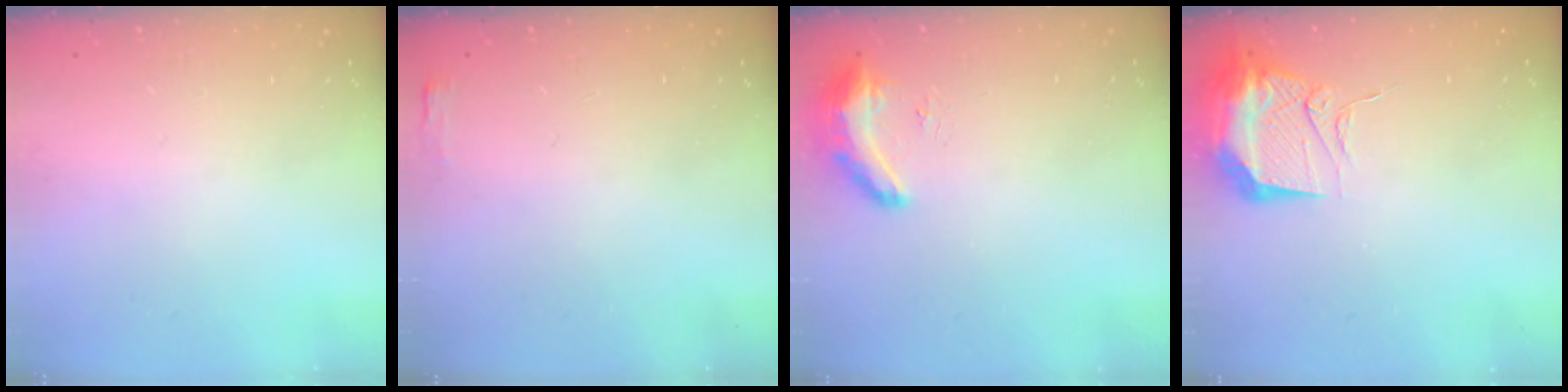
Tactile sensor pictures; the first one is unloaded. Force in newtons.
{"total": 2.7, "press": 2.6, "slide": 0.8}
{"total": 16.1, "press": 10.6, "slide": 12.1}
{"total": 12.6, "press": 12.5, "slide": 1.2}